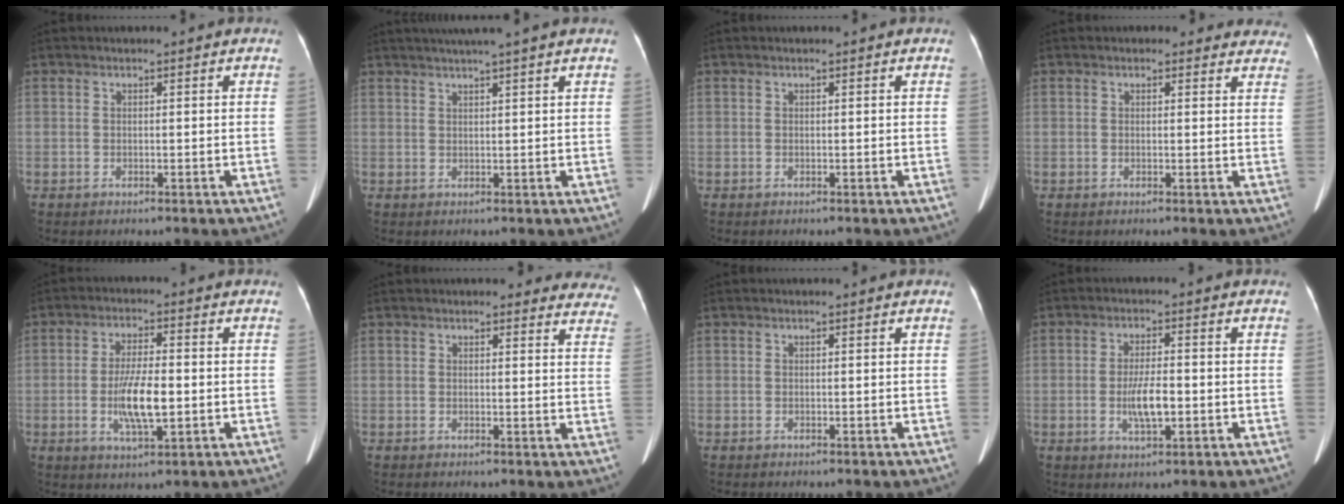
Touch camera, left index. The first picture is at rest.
{"total": 6.4, "force": [5.2, -1.1, 3.6], "torque": [-0.054, 0.025, 0.069]}
{"total": 0.0}
{"total": 6.6, "force": [5.9, 2.8, 0.7], "torque": [0.031, -0.004, 0.030]}
{"total": 7.5, "force": [-1.4, 1.7, 7.2], "torque": [-0.140, -0.004, -0.024]}
{"total": 12.6, "force": [11.9, 3.2, 2.1], "torque": [0.027, -0.038, 0.091]}
{"total": 0.0}
{"total": 5.1, "force": [-1.1, 1.2, 4.8], "torque": [-0.095, -0.003, -0.019]}